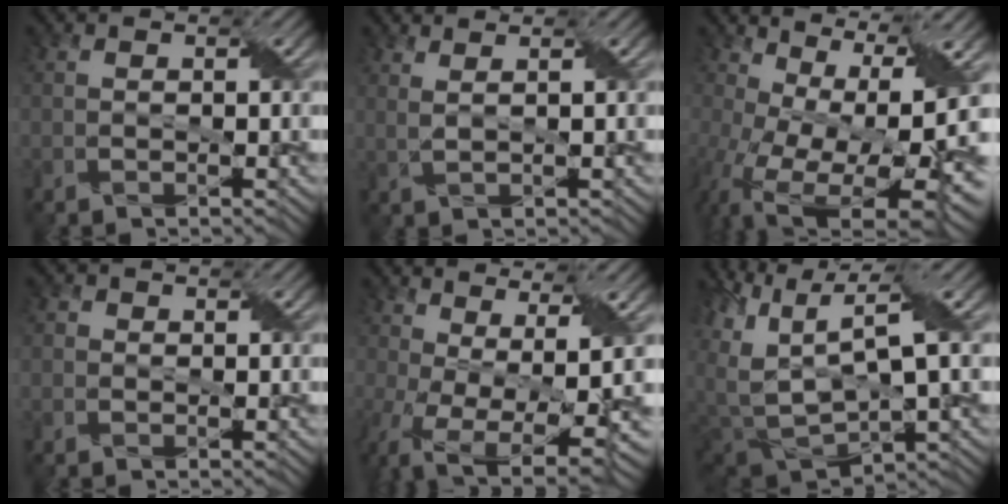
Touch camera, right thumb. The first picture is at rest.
{"total": 2.6, "force": [1.8, 0.7, 1.8], "torque": [-0.028, 0.002, 0.019]}
{"total": 17.1, "force": [-1.0, 8.7, 14.7], "torque": [-0.244, -0.042, 0.035]}
{"total": 1.1, "force": [0.0, 1.1, 0.2], "torque": [-0.002, 0.001, -0.005]}
{"total": 12.7, "force": [-3.5, 5.3, 11.0], "torque": [-0.228, -0.048, -0.034]}
{"total": 11.7, "force": [4.2, 5.6, 9.4], "torque": [-0.233, -0.017, 0.091]}